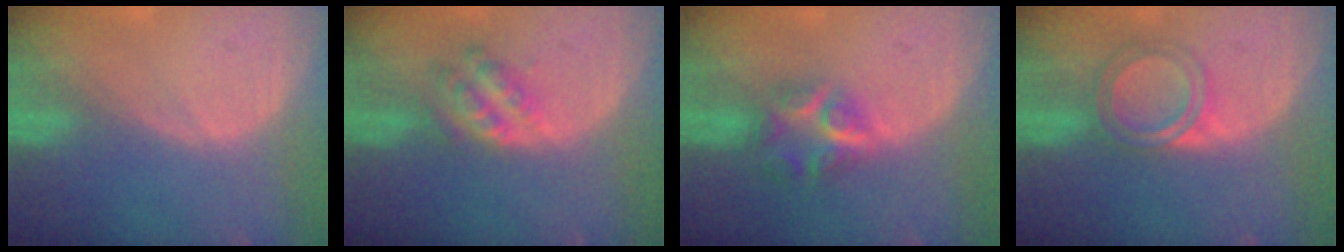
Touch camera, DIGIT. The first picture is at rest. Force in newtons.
{"total": 5.4, "press": 5.0, "slide": 2.2}
{"total": 5.9, "press": 5.5, "slide": 2.2}
{"total": 4.7, "press": 4.7, "slide": 0.2}